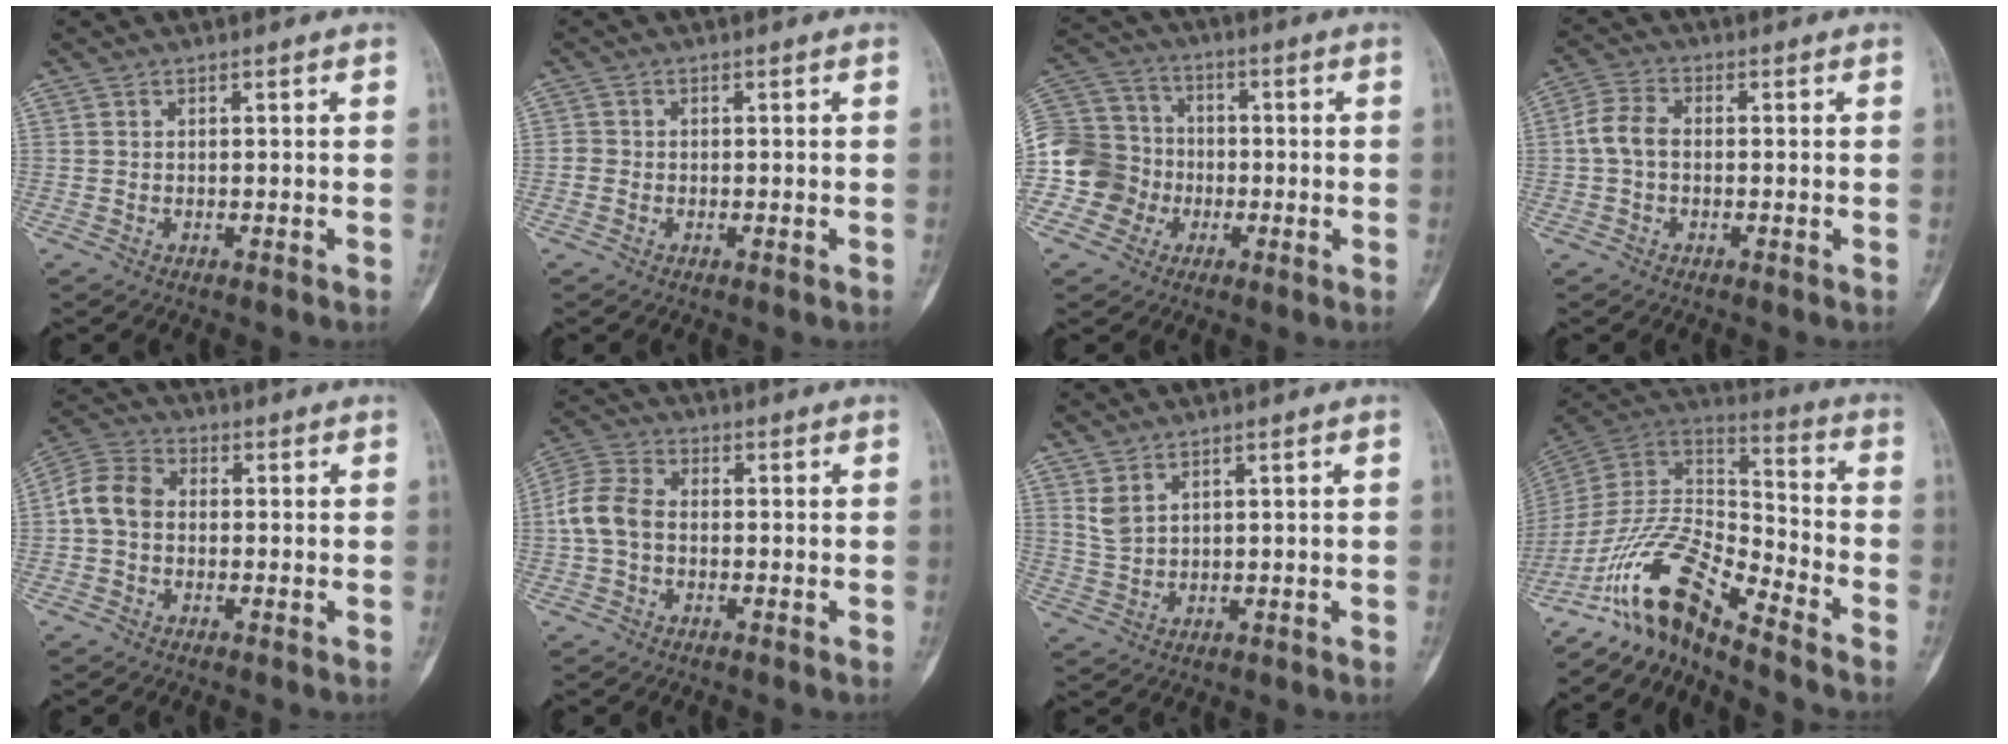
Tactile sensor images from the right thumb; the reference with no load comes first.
{"total": 1.5, "force": [-0.4, 1.4, 0.4], "torque": [-0.001, 0.005, -0.014]}
{"total": 14.8, "force": [-3.9, 13.6, 4.3], "torque": [-0.075, 0.059, -0.068]}
{"total": 5.2, "force": [-0.4, 3.6, 3.8], "torque": [-0.074, 0.015, -0.018]}
{"total": 7.5, "force": [-0.4, 5.9, 4.7], "torque": [-0.083, 0.025, -0.021]}
{"total": 7.5, "force": [-0.8, 5.4, 5.2], "torque": [-0.105, 0.023, -0.027]}
{"total": 3.5, "force": [2.1, 1.9, 2.1], "torque": [-0.042, -0.009, 0.054]}
{"total": 14.3, "force": [-11.6, 2.5, 8.0], "torque": [-0.157, 0.091, -0.227]}